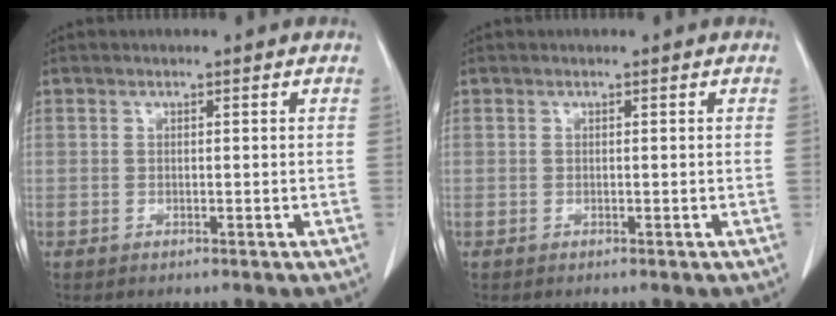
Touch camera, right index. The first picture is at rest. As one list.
[{"total": 0.0}]